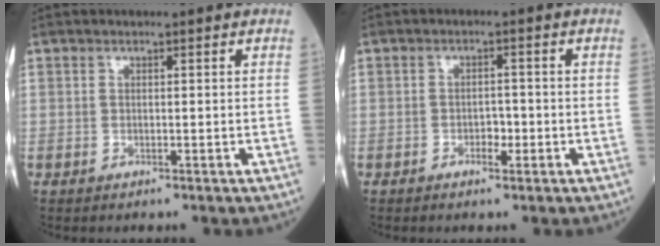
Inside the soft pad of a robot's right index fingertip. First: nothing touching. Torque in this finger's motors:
{"motor_torque": [-0.16, -0.16, -0.05, -0.01]}